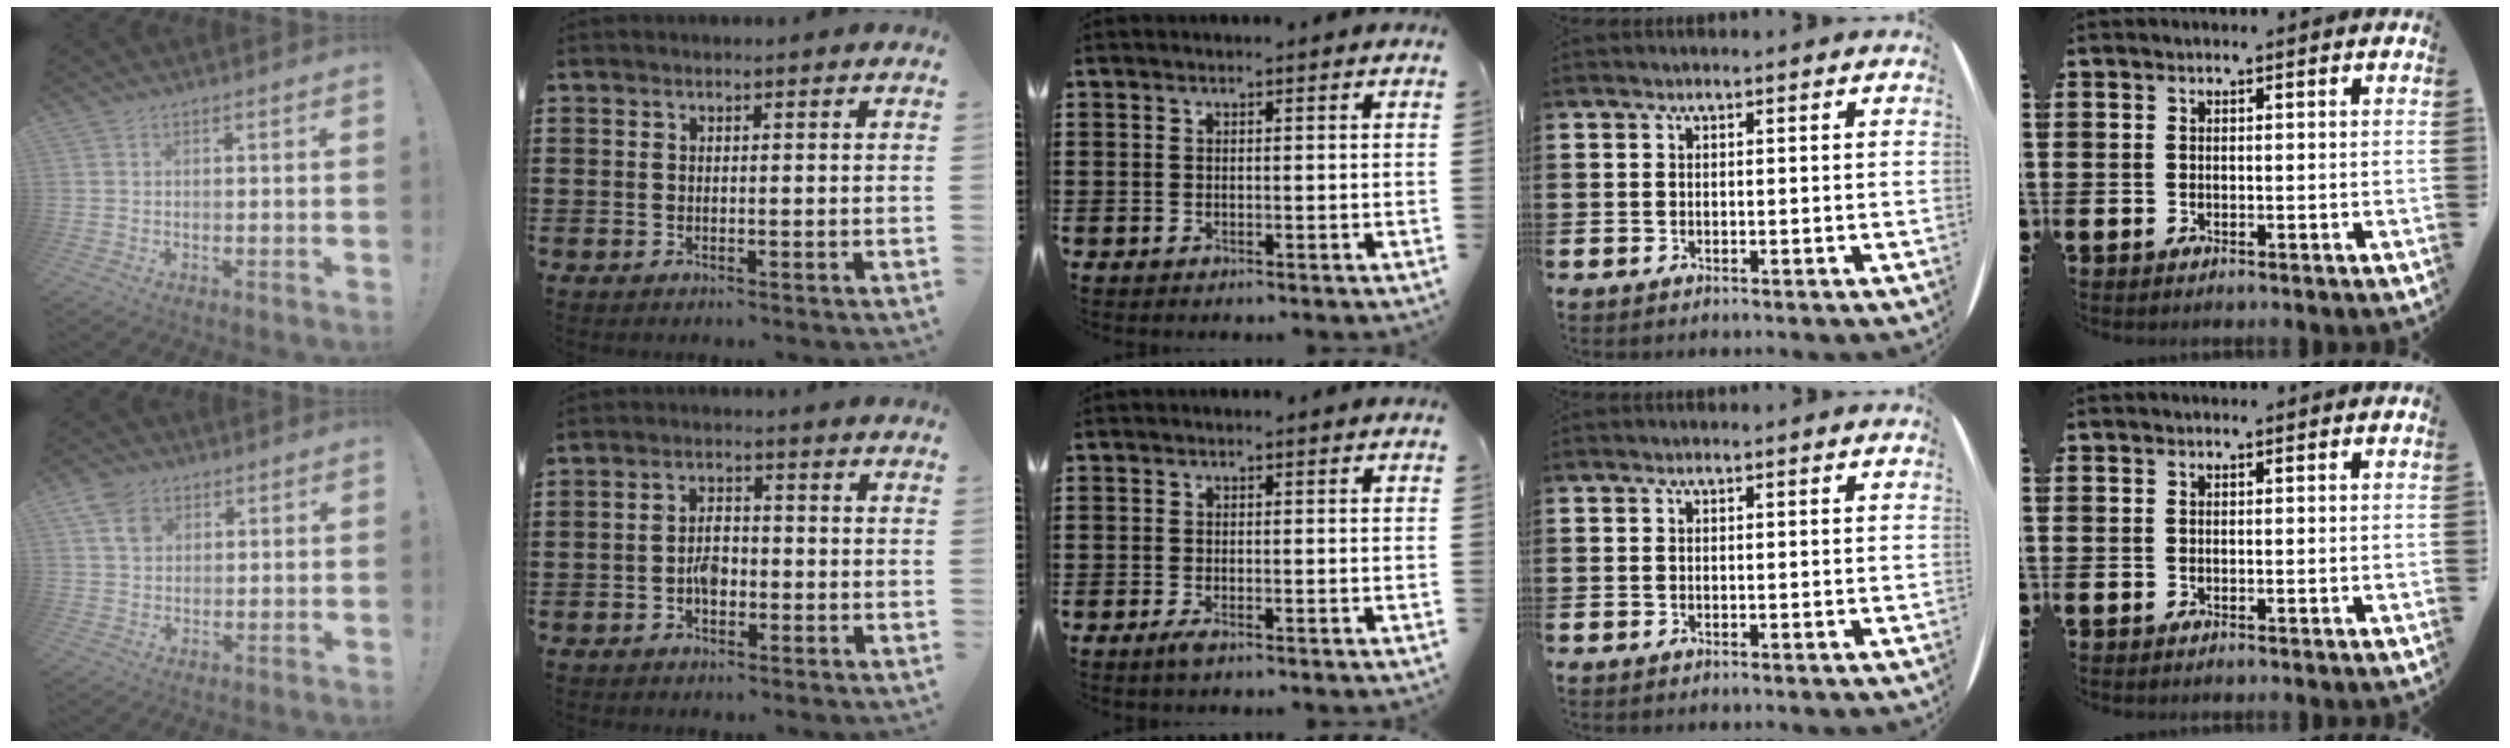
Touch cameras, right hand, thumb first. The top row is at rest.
{"thumb": {"total": 7.1, "force": [3.4, 5.1, 3.6], "torque": [-0.054, -0.005, 0.066]}, "index": {"total": 3.3, "force": [-1.0, 1.8, 2.6], "torque": [-0.057, 0.003, -0.022]}, "middle": {"total": 1.1, "force": [-0.6, 0.2, 0.9], "torque": [-0.027, -0.007, -0.013]}}